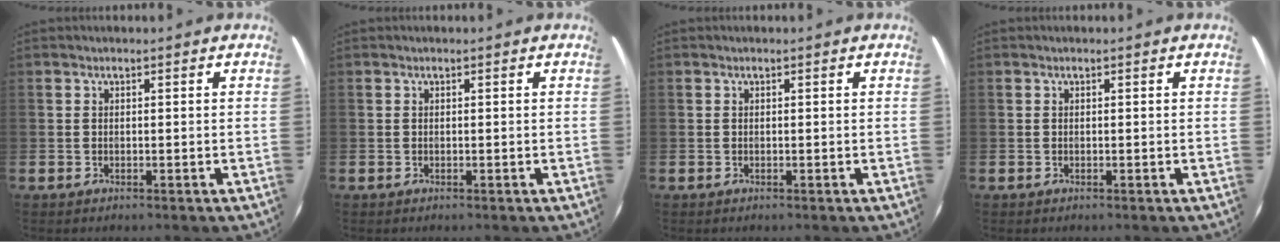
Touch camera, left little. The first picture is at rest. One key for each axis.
{"total": 0.0}
{"total": 0.0}
{"total": 0.0}